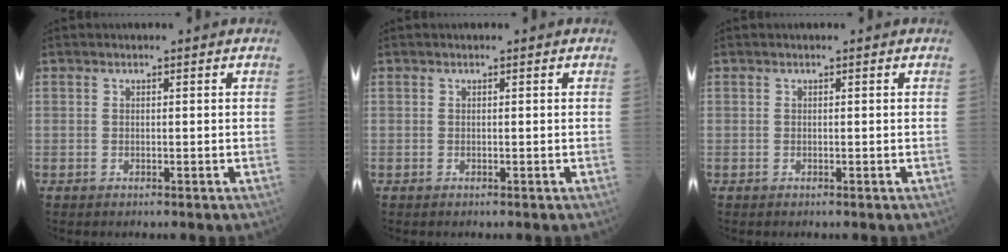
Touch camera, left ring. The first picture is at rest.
{"total": 0.0}
{"total": 0.0}